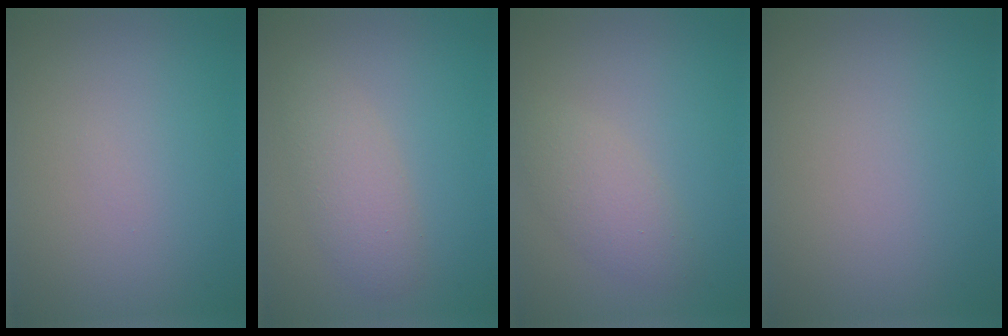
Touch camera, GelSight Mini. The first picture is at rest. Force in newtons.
{"total": 2.8, "press": 2.7, "slide": 0.3}
{"total": 2.6, "press": 2.6, "slide": 0.2}
{"total": 0.0}